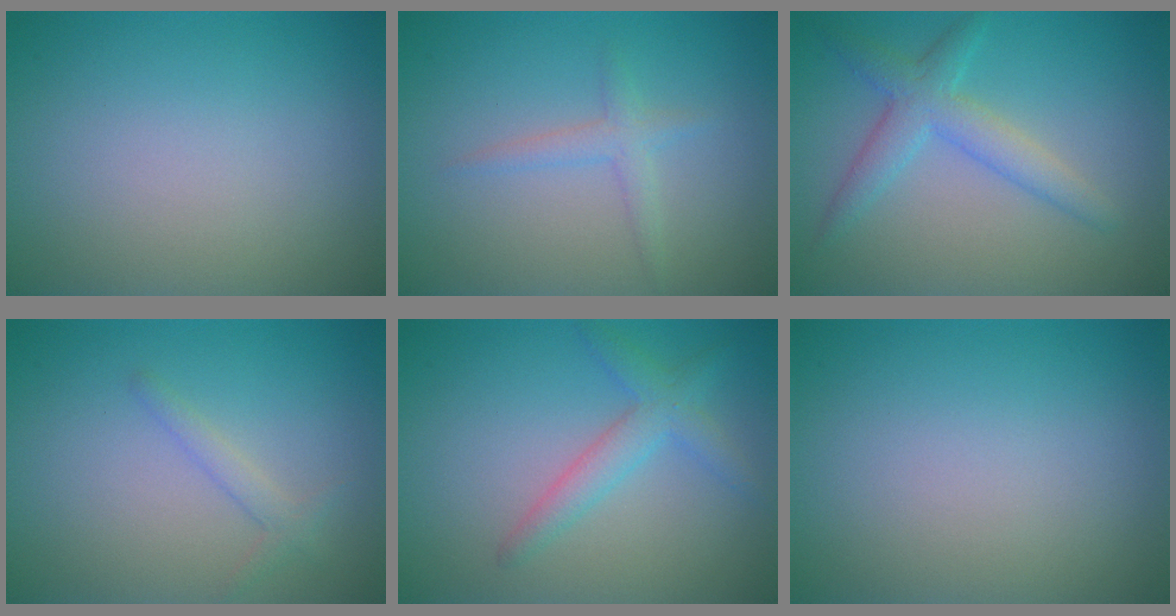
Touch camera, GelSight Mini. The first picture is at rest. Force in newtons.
{"total": 1.6, "press": 1.6, "slide": 0.0}
{"total": 3.5, "press": 3.5, "slide": 0.1}
{"total": 1.4, "press": 1.4, "slide": 0.0}
{"total": 2.7, "press": 2.7, "slide": 0.1}
{"total": 0.0}